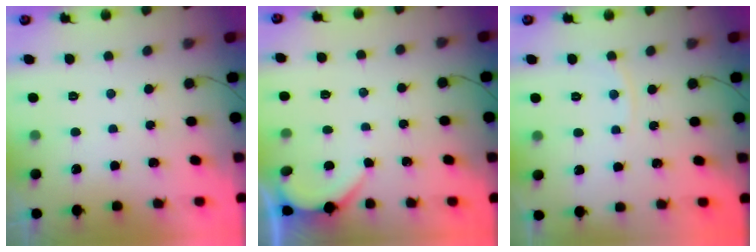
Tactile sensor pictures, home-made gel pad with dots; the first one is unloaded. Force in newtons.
{"total": 2.1, "press": 2.1, "slide": 0.3}
{"total": 3.1, "press": 3.1, "slide": 0.6}